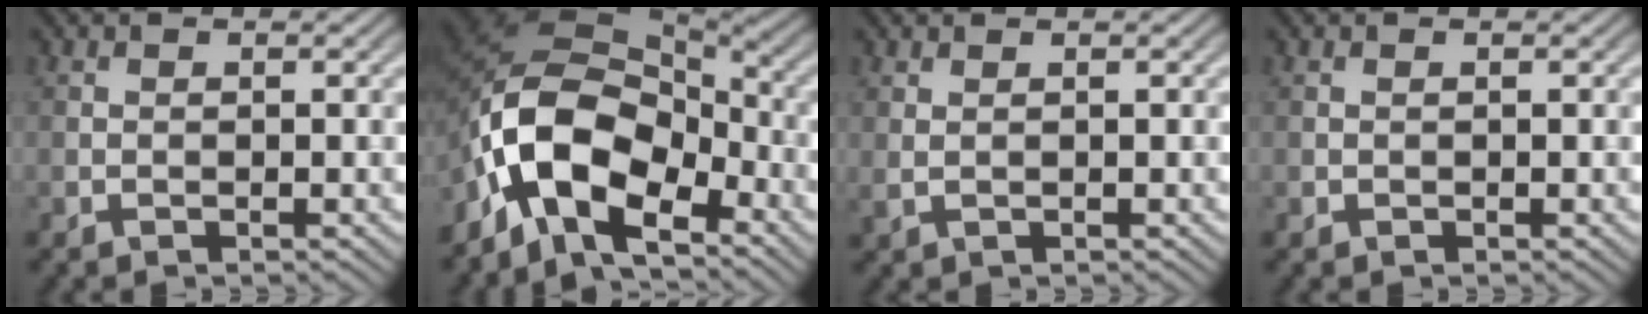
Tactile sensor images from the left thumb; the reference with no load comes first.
{"total": 12.5, "force": [-5.8, 6.4, 9.1], "torque": [-0.184, -0.003, -0.121]}
{"total": 1.0, "force": [0.4, 0.2, 0.8], "torque": [-0.022, 0.002, 0.010]}
{"total": 0.0}